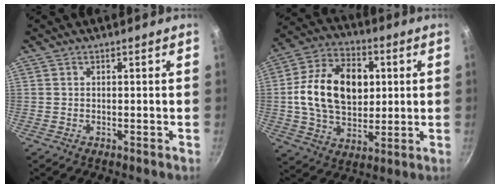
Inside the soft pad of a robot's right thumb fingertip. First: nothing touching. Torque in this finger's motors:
{"motor_torque": [0.25, 0.40, 0.57, -0.40, 0.35]}